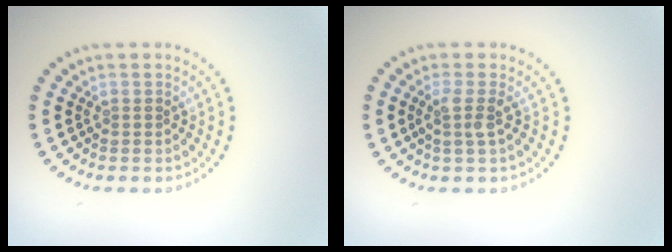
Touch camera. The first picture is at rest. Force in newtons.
{"total": 1.9, "press": 1.4, "slide": 1.2}